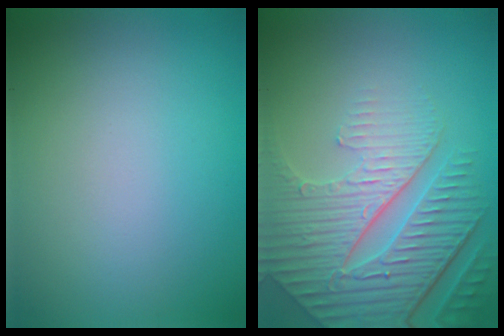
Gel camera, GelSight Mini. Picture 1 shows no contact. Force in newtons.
{"total": 7.9, "press": 5.8, "slide": 5.3}